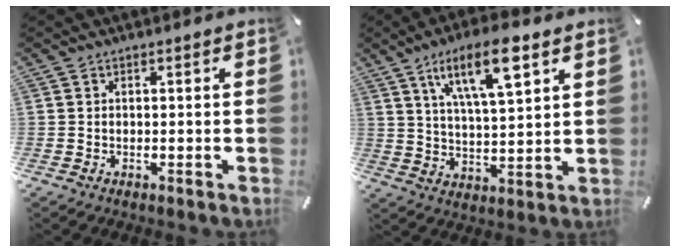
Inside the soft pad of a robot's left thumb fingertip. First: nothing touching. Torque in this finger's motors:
{"motor_torque": [2.64, 2.37, 1.46, -1.31, 0.41]}